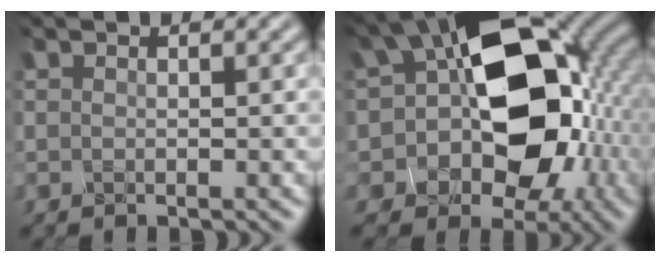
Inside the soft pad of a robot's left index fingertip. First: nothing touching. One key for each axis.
{"total": 15.7, "fx": -0.5, "fy": 10.2, "fz": 12.0, "tx": -0.151, "ty": -0.002, "tz": -0.021}